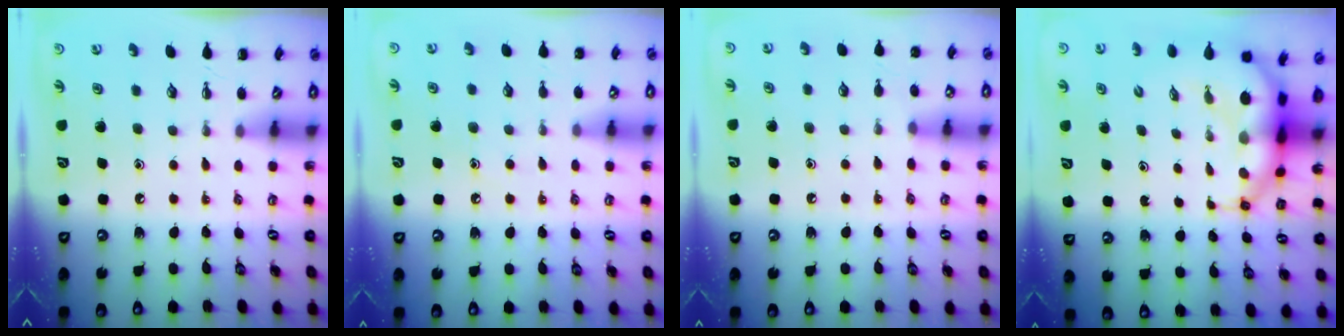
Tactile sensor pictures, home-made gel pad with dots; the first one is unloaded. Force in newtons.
{"total": 7.6, "press": 7.4, "slide": 1.7}
{"total": 7.1, "press": 6.6, "slide": 2.6}
{"total": 7.9, "press": 7.7, "slide": 1.9}